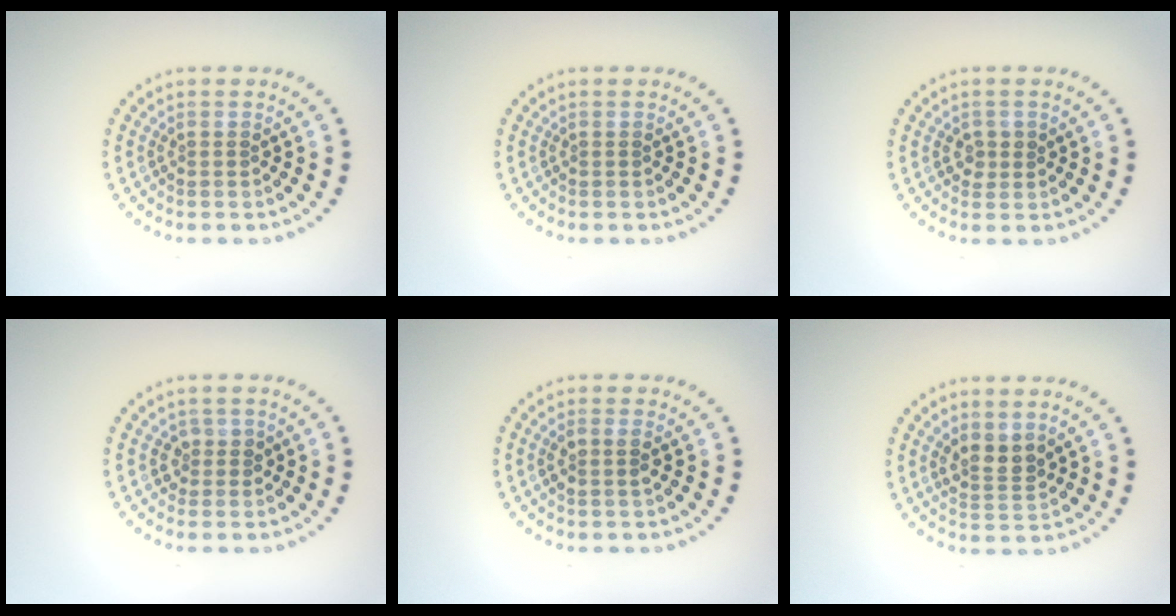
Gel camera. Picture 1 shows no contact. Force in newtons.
{"total": 0.0}
{"total": 1.3, "press": 1.2, "slide": 0.3}
{"total": 1.4, "press": 1.2, "slide": 0.6}
{"total": 1.6, "press": 1.4, "slide": 0.6}
{"total": 2.4, "press": 2.1, "slide": 1.2}